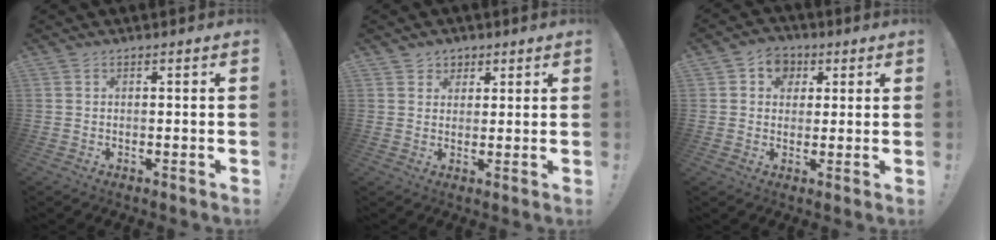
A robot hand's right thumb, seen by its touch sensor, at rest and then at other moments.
{"total": 3.9, "force": [2.2, 3.3, 0.2], "torque": [0.011, -0.017, 0.037]}
{"total": 7.1, "force": [2.0, 6.4, 2.2], "torque": [-0.029, -0.004, 0.040]}